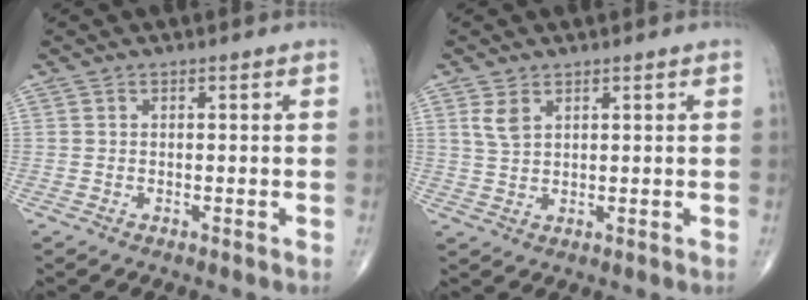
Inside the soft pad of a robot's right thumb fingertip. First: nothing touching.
{"total": 3.3, "force": [1.6, 2.2, 1.9], "torque": [-0.031, -0.006, 0.038]}